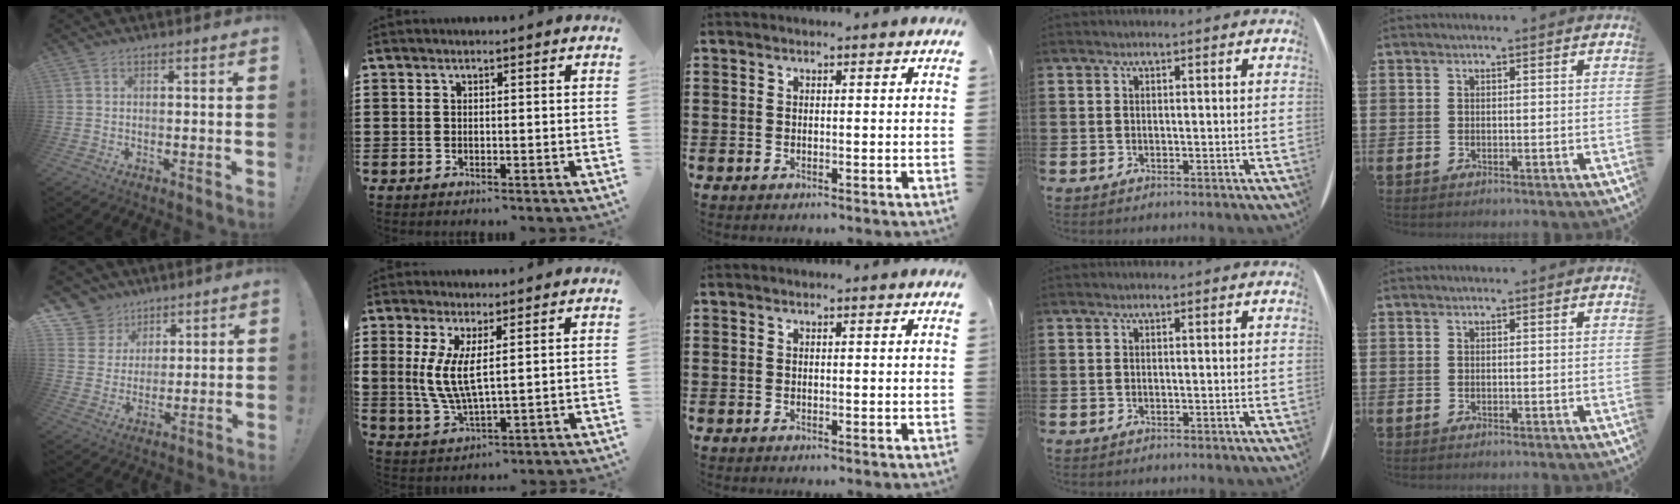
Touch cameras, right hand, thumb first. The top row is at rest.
{"thumb": {"total": 9.6, "force": [5.9, 7.4, 1.5], "torque": [-0.021, -0.049, 0.120]}, "index": {"total": 6.2, "force": [1.5, 2.3, 5.6], "torque": [-0.129, -0.004, 0.025]}}